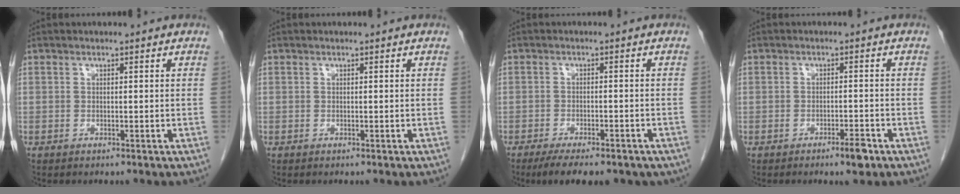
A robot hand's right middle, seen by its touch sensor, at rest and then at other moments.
{"total": 0.0}
{"total": 10.3, "force": [-7.7, 3.4, 5.9], "torque": [-0.075, -0.006, -0.104]}
{"total": 2.9, "force": [-1.9, 0.7, 2.1], "torque": [-0.031, 0.001, -0.028]}